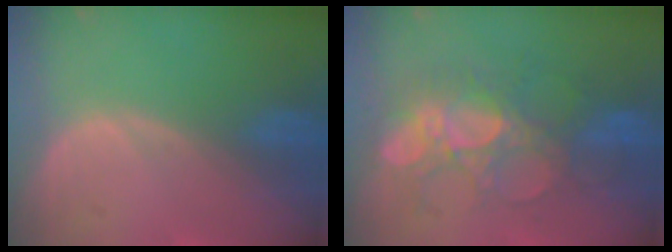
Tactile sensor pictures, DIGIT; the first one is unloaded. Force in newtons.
{"total": 9.1, "press": 8.9, "slide": 1.9}